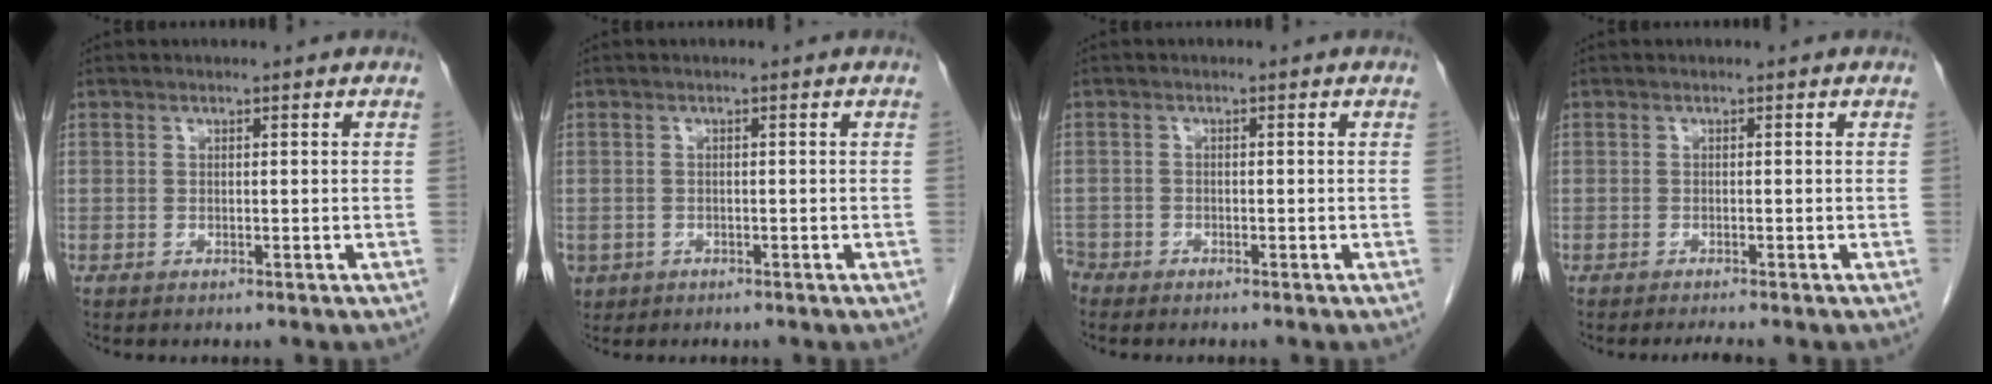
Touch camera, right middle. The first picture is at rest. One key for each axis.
{"total": 2.8, "fx": -1.5, "fy": 2.3, "fz": 0.6, "tx": -0.012, "ty": 0.000, "tz": -0.021}
{"total": 2.3, "fx": -2.1, "fy": 0.9, "fz": 0.1, "tx": -0.002, "ty": -0.001, "tz": -0.040}
{"total": 1.6, "fx": -1.4, "fy": -0.3, "fz": 0.7, "tx": -0.012, "ty": -0.002, "tz": -0.022}